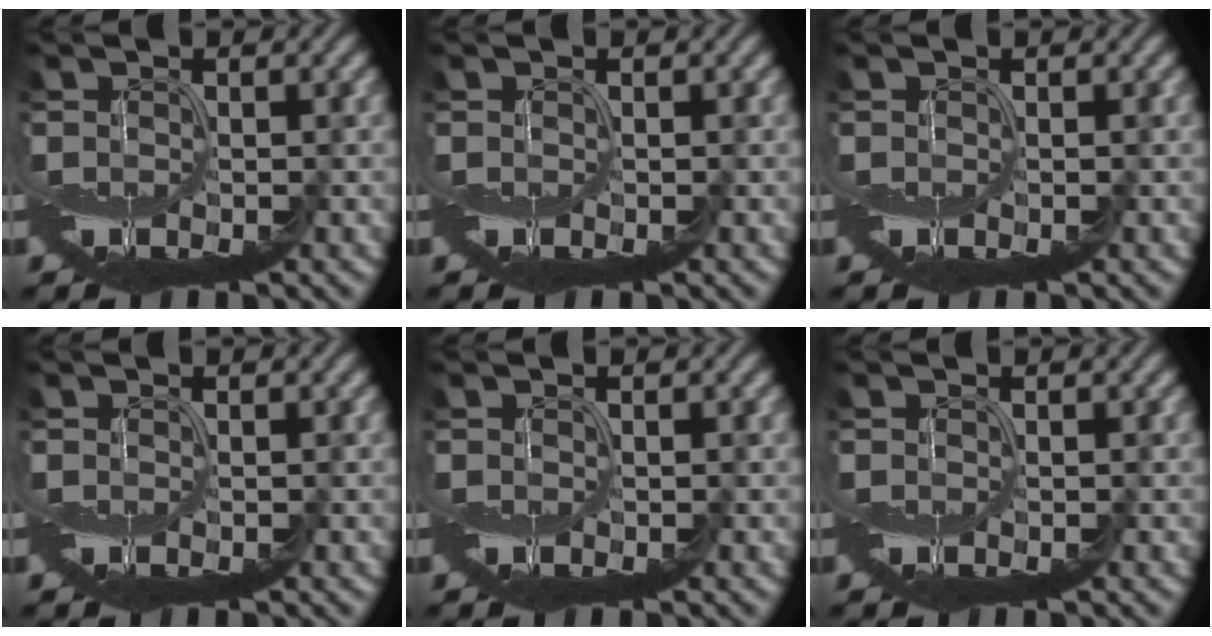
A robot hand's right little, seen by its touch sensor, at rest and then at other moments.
{"total": 0.0}
{"total": 0.0}
{"total": 0.0}
{"total": 0.0}
{"total": 0.0}